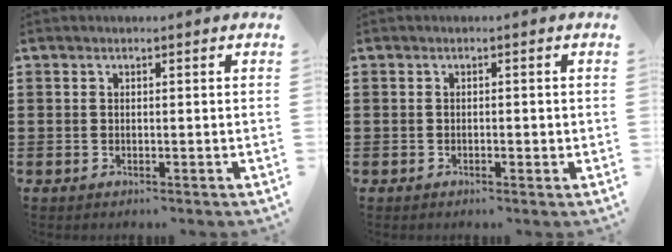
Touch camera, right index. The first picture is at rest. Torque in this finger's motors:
{"motor_torque": [-0.23, 0.48, 0.00, -0.01]}